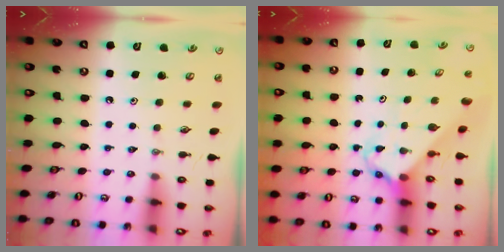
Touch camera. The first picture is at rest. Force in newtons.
{"total": 2.5, "press": 2.5, "slide": 0.1}